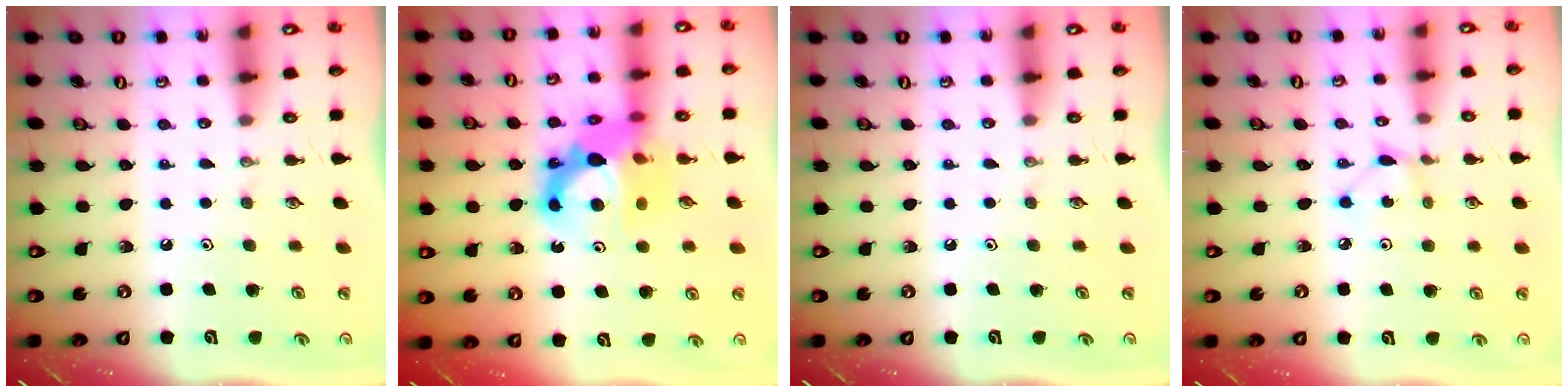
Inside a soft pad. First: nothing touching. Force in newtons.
{"total": 12.8, "press": 12.6, "slide": 2.1}
{"total": 0.0}
{"total": 3.1, "press": 3.1, "slide": 0.4}